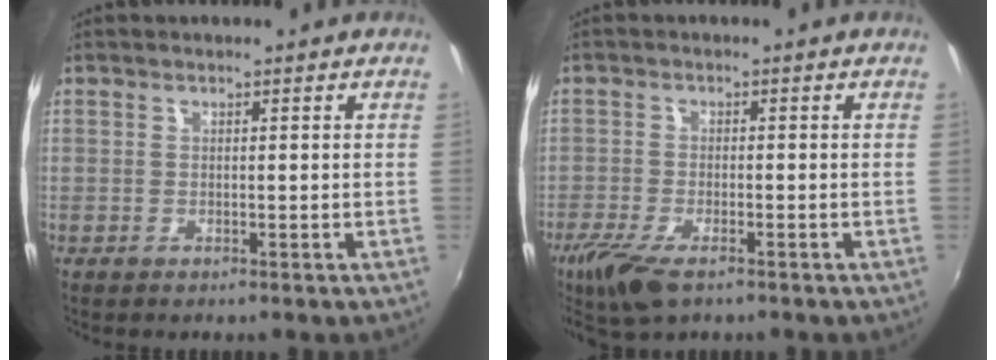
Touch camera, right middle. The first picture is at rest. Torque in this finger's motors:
{"motor_torque": [1.10, -1.04, 0.50, 0.13]}